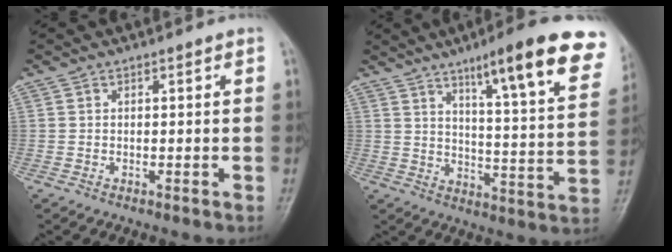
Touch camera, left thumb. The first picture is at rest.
{"total": 20.5, "force": [12.6, 3.4, 15.9], "torque": [-0.191, -0.048, 0.174]}